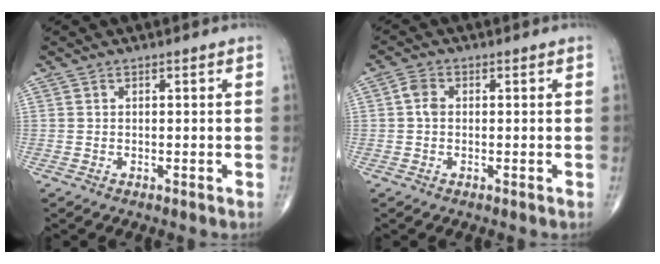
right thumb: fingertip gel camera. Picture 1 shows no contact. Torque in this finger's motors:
{"motor_torque": [-0.43, 0.66, 0.26, -0.19, 0.00]}